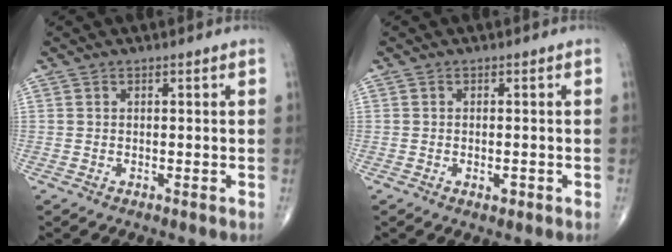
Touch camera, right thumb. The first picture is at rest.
{"total": 1.5, "force": [-0.6, 0.7, 1.2], "torque": [-0.016, -0.001, -0.008]}